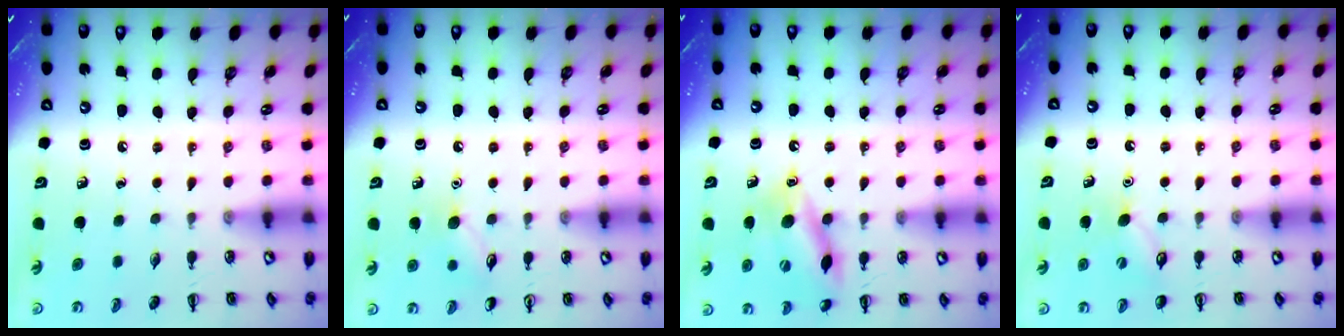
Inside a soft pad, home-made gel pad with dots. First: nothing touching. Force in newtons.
{"total": 8.0, "press": 7.8, "slide": 1.9}
{"total": 14.8, "press": 14.6, "slide": 2.5}
{"total": 5.5, "press": 5.3, "slide": 1.4}